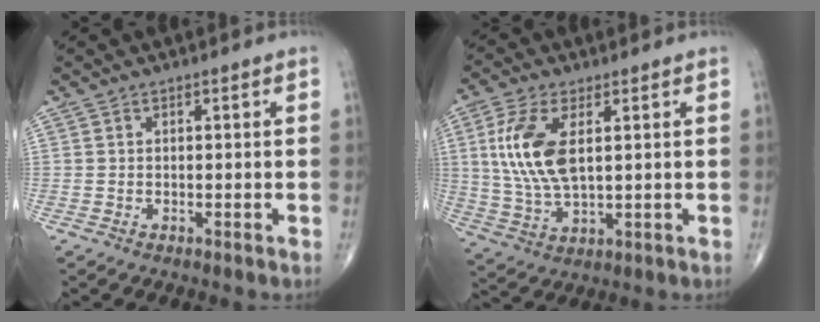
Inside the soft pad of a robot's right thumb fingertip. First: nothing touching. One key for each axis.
{"total": 11.9, "fx": 2.7, "fy": 5.7, "fz": 10.2, "tx": -0.222, "ty": -0.007, "tz": 0.058}